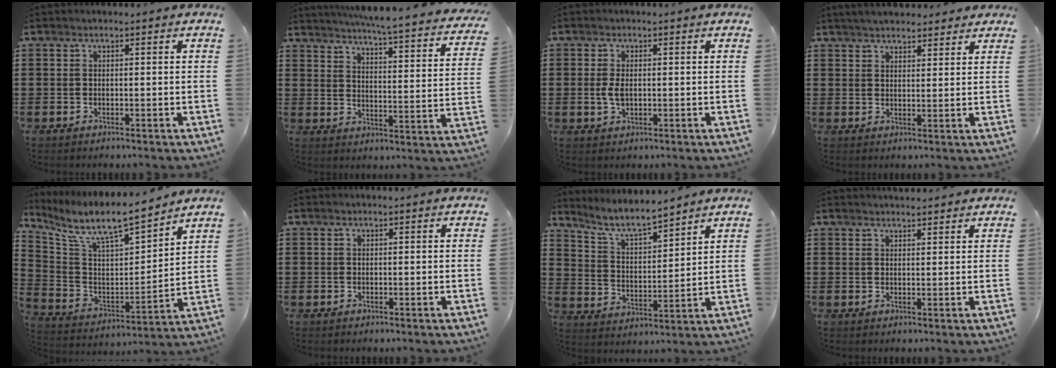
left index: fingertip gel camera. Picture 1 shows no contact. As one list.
[{"total": 4.6, "force": [4.1, -0.7, 1.8], "torque": [-0.049, -0.044, 0.060]}, {"total": 2.9, "force": [0.0, 1.6, 2.4], "torque": [-0.064, -0.001, -0.006]}, {"total": 3.4, "force": [3.2, 0.7, 0.7], "torque": [-0.022, -0.001, 0.061]}, {"total": 8.6, "force": [7.2, 1.8, 4.3], "torque": [-0.118, -0.051, 0.119]}, {"total": 0.0}, {"total": 6.9, "force": [6.2, 0.7, 3.0], "torque": [-0.081, -0.030, 0.108]}, {"total": 1.7, "force": [1.6, 0.2, 0.1], "torque": [-0.008, 0.002, 0.033]}]